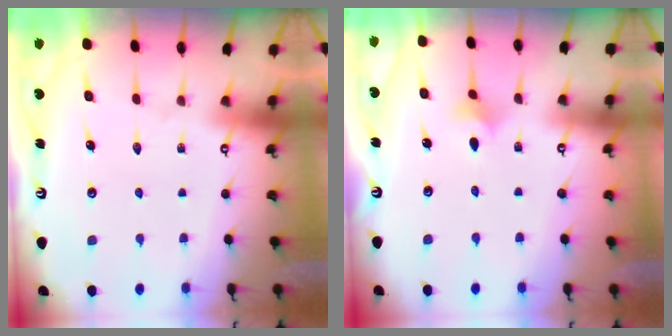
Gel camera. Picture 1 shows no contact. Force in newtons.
{"total": 3.3, "press": 3.2, "slide": 0.6}